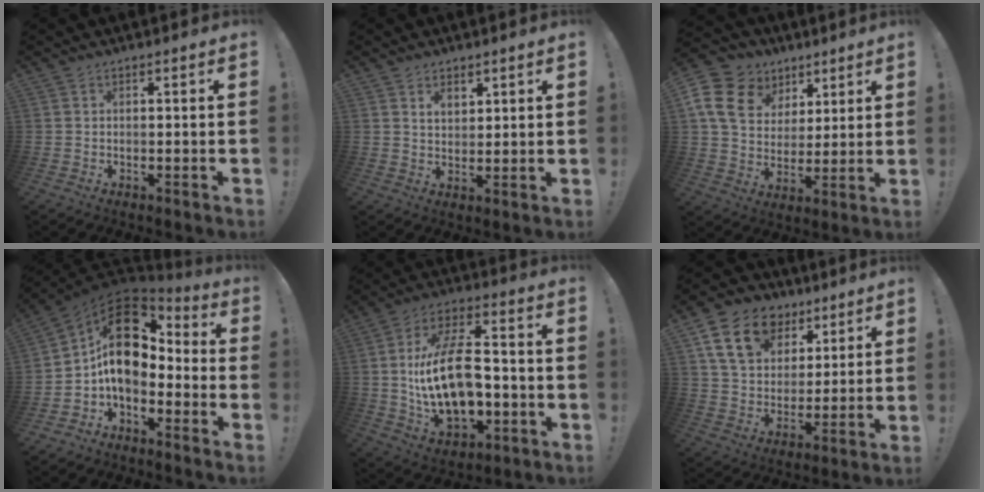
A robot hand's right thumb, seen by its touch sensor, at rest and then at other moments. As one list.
[{"total": 3.8, "force": [2.6, 2.4, 1.4], "torque": [-0.018, -0.017, 0.047]}, {"total": 16.5, "force": [7.2, 12.6, 7.8], "torque": [-0.122, -0.030, 0.148]}, {"total": 16.3, "force": [2.5, 11.0, 11.8], "torque": [-0.182, -0.004, 0.049]}, {"total": 21.2, "force": [-2.0, 12.0, 17.4], "torque": [-0.320, 0.006, -0.035]}, {"total": 17.8, "force": [8.4, 12.6, 9.3], "torque": [-0.145, -0.031, 0.160]}]